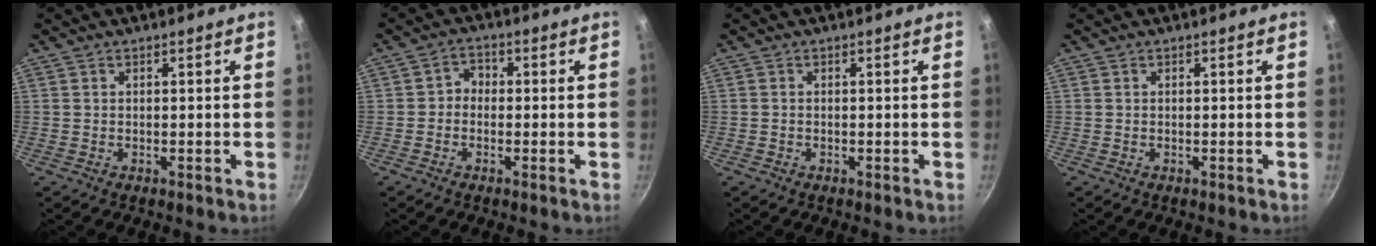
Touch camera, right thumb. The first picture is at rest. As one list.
[{"total": 2.9, "force": [-0.7, 2.4, 1.3], "torque": [-0.008, 0.015, -0.022]}, {"total": 0.0}, {"total": 0.0}]